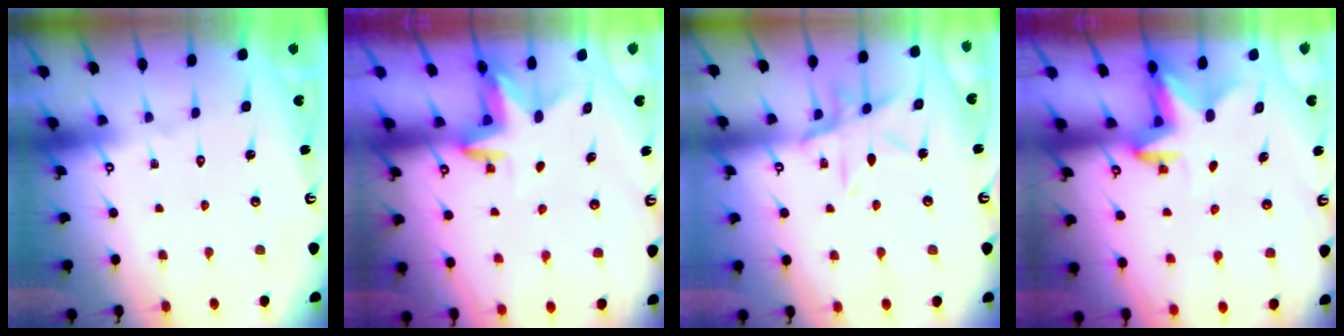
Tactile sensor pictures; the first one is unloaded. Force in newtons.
{"total": 3.4, "press": 3.4, "slide": 0.4}
{"total": 12.2, "press": 12.1, "slide": 0.9}
{"total": 2.8, "press": 2.8, "slide": 0.6}